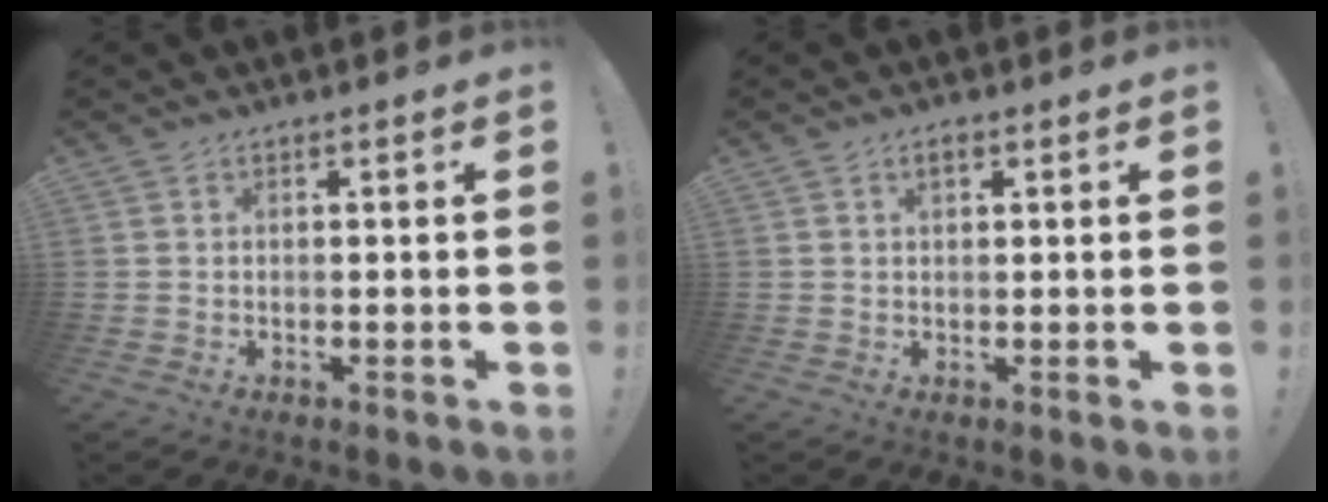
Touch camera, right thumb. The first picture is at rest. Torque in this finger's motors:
{"motor_torque": [0.19, 0.10, 0.25, 0.04, 0.09]}